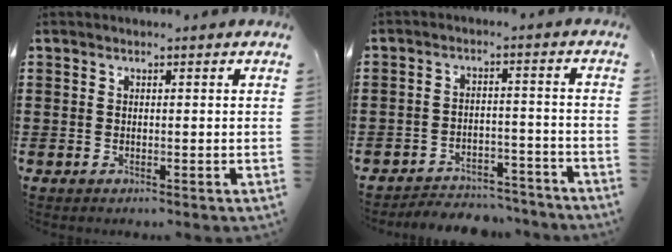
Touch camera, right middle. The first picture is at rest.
{"total": 4.5, "force": [-4.4, 0.8, 0.4], "torque": [-0.012, 0.008, -0.092]}